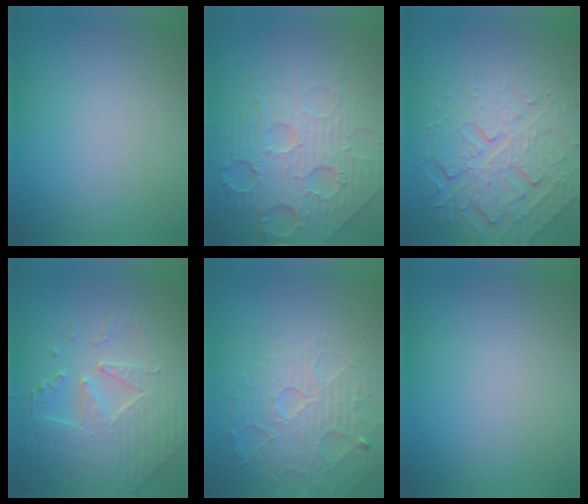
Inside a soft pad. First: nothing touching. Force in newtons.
{"total": 7.8, "press": 5.6, "slide": 5.4}
{"total": 5.0, "press": 4.5, "slide": 2.1}
{"total": 6.7, "press": 5.5, "slide": 3.8}
{"total": 4.4, "press": 4.3, "slide": 0.8}
{"total": 0.0}